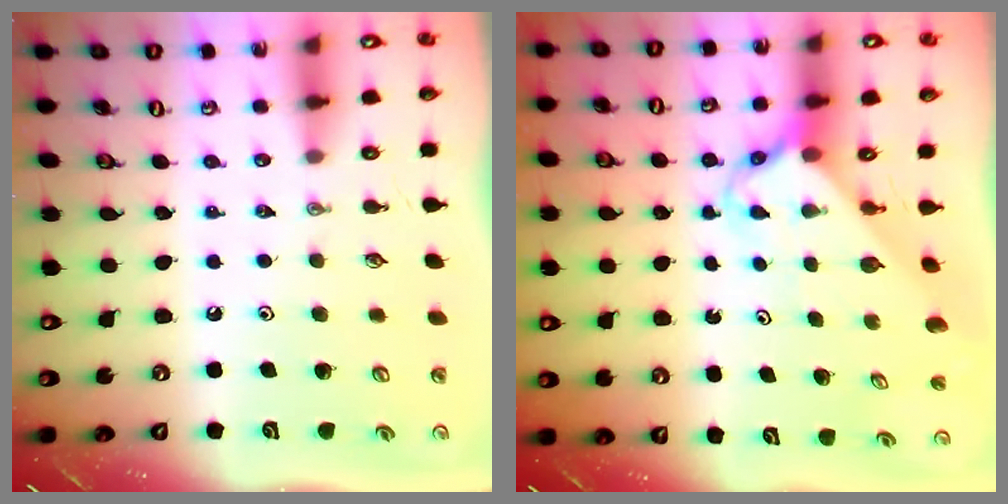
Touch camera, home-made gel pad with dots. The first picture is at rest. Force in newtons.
{"total": 2.9, "press": 2.9, "slide": 0.3}